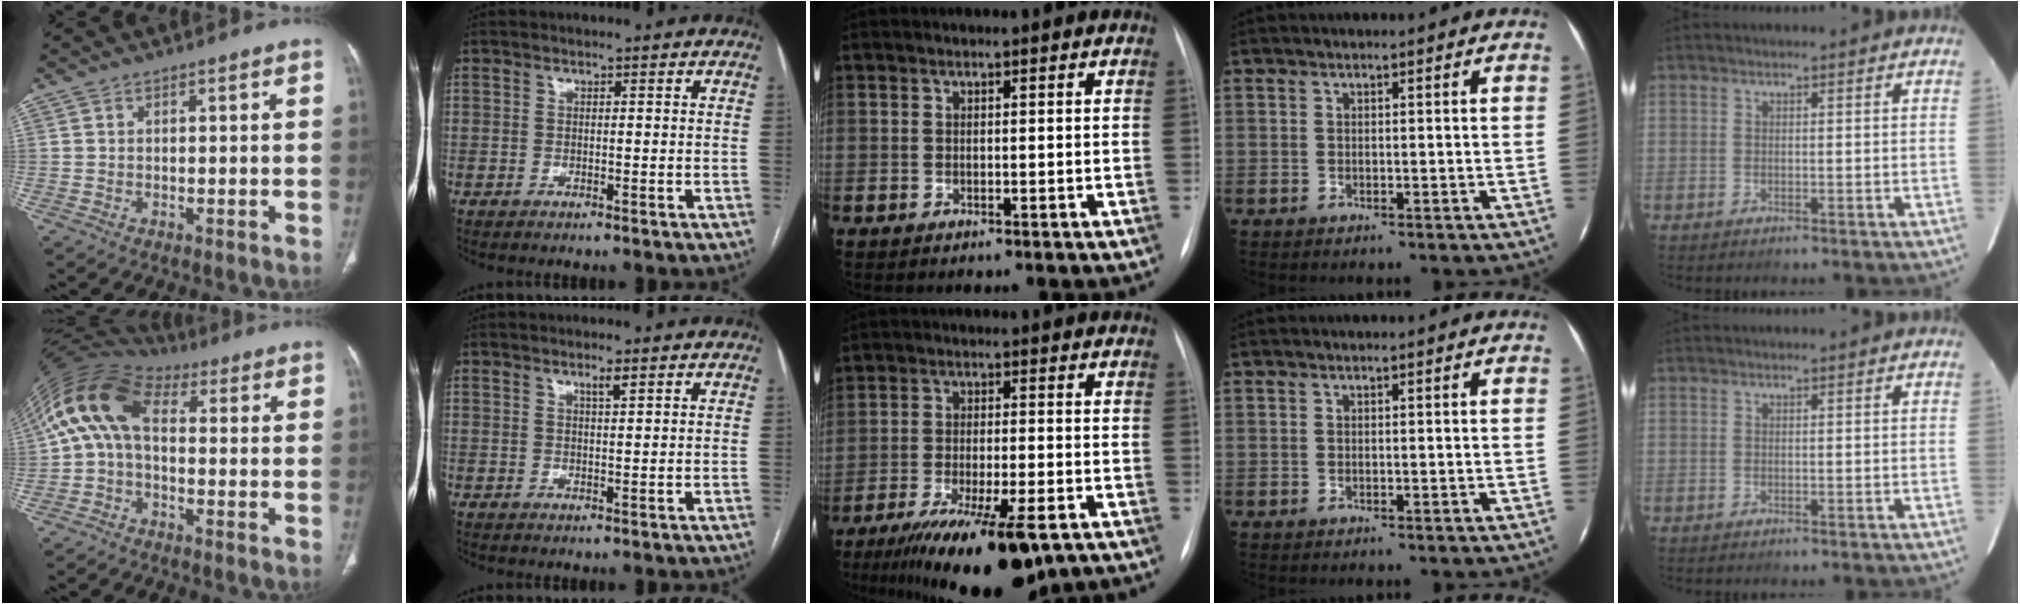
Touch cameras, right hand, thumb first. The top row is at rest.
{"thumb": {"total": 11.7, "force": [1.3, 7.0, 9.3], "torque": [-0.177, 0.041, 0.008]}, "index": {"total": 1.5, "force": [0.9, 0.0, 1.1], "torque": [-0.021, -0.001, 0.017]}, "middle": {"total": 16.7, "force": [-11.1, 3.6, 12.0], "torque": [-0.165, -0.033, -0.173]}}